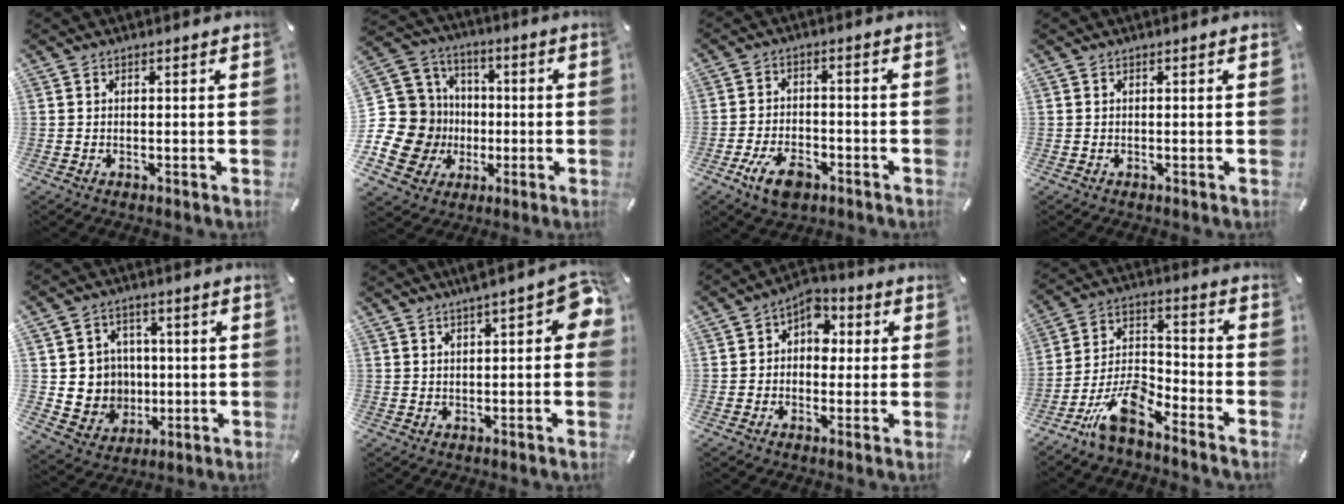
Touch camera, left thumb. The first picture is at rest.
{"total": 18.7, "force": [-3.3, 17.4, 6.1], "torque": [-0.132, 0.010, -0.038]}
{"total": 8.1, "force": [-4.2, 4.5, 5.3], "torque": [-0.110, 0.015, -0.076]}
{"total": 0.0}
{"total": 9.1, "force": [0.6, 9.0, 0.7], "torque": [-0.027, -0.007, 0.023]}
{"total": 7.8, "force": [2.7, 2.9, 6.7], "torque": [-0.090, -0.005, 0.042]}
{"total": 6.4, "force": [0.6, 5.4, 3.4], "torque": [-0.050, 0.004, 0.006]}
{"total": 11.8, "force": [-9.0, 4.3, 6.2], "torque": [-0.116, 0.038, -0.167]}